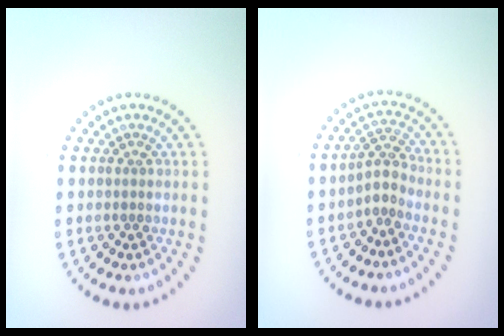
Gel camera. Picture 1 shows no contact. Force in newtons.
{"total": 2.1, "press": 1.6, "slide": 1.3}